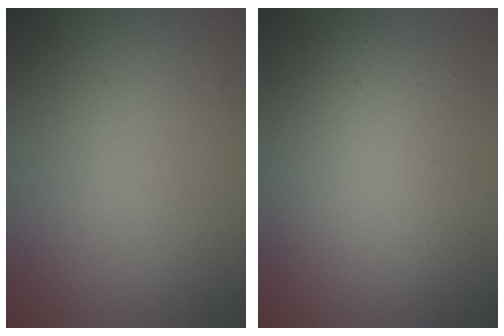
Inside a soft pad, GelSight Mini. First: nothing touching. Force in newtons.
{"total": 4.7, "press": 4.6, "slide": 0.4}